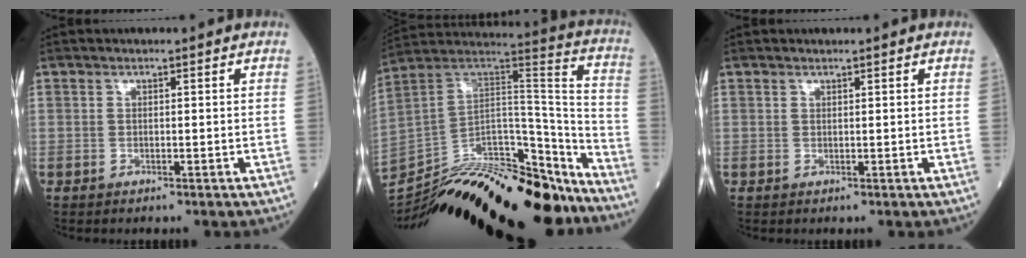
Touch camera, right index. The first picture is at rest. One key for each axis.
{"total": 29.1, "fx": -25.7, "fy": 5.2, "fz": 12.7, "tx": -0.193, "ty": 0.010, "tz": -0.397}
{"total": 0.0}